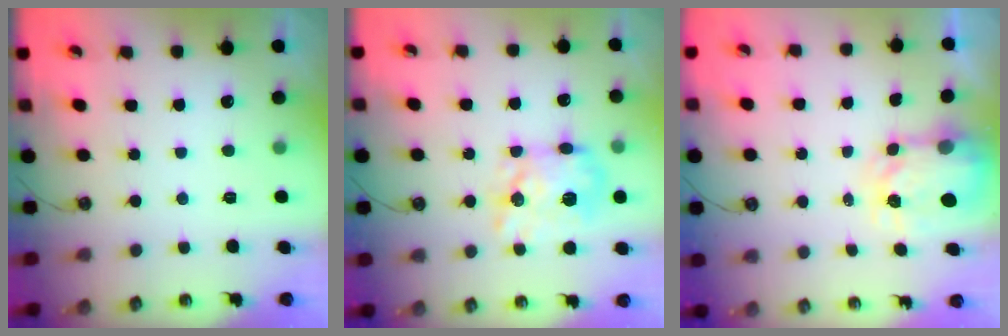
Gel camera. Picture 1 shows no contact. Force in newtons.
{"total": 15.5, "press": 15.5, "slide": 0.1}
{"total": 5.0, "press": 4.9, "slide": 0.6}